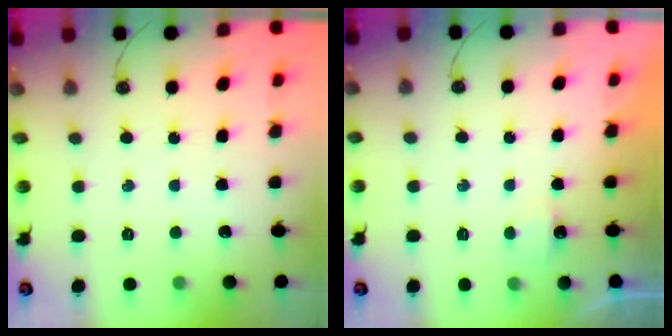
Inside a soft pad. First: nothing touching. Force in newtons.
{"total": 2.5, "press": 2.4, "slide": 0.5}